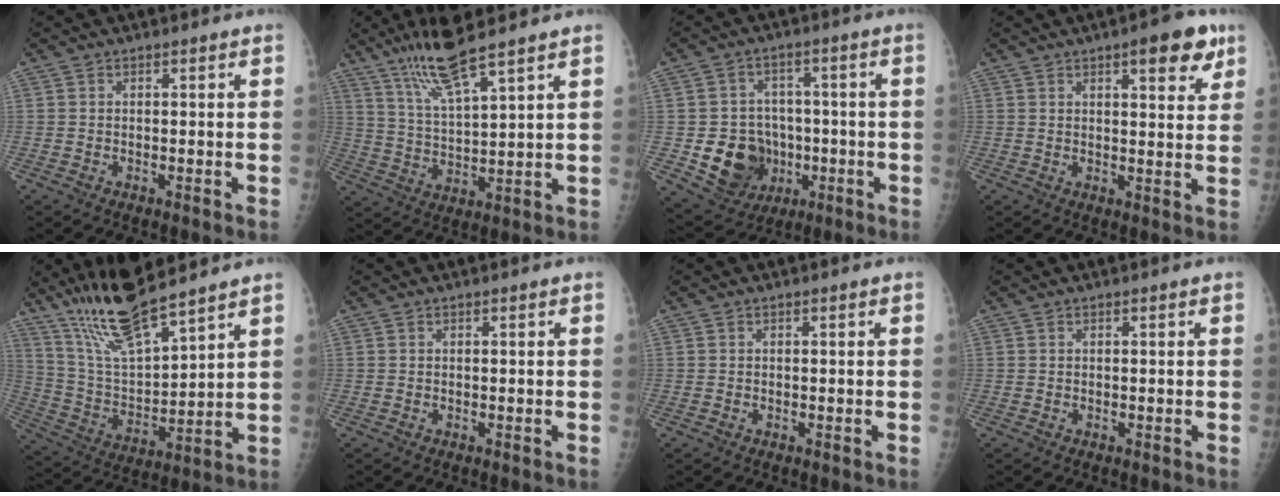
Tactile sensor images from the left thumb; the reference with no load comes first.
{"total": 10.6, "force": [7.7, 0.9, 7.1], "torque": [-0.137, -0.040, 0.156]}
{"total": 12.4, "force": [-2.6, 10.6, 5.8], "torque": [-0.058, 0.012, -0.028]}
{"total": 8.4, "force": [4.6, 2.8, 6.4], "torque": [-0.060, -0.017, 0.056]}
{"total": 15.4, "force": [12.2, 2.6, 8.9], "torque": [-0.157, -0.063, 0.243]}
{"total": 0.0}
{"total": 0.0}
{"total": 0.0}